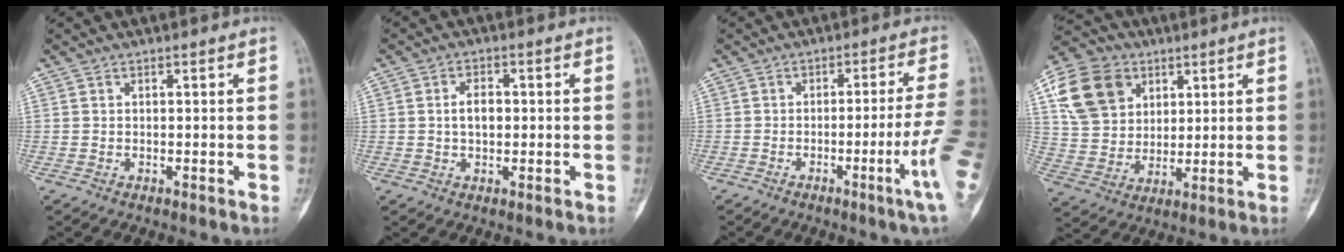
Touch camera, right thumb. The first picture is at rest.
{"total": 3.9, "force": [0.2, 2.4, 3.1], "torque": [-0.050, 0.006, 0.001]}
{"total": 10.1, "force": [-3.5, -1.2, 9.4], "torque": [-0.133, 0.010, -0.052]}
{"total": 15.1, "force": [5.9, 11.9, 7.2], "torque": [-0.118, -0.003, 0.107]}